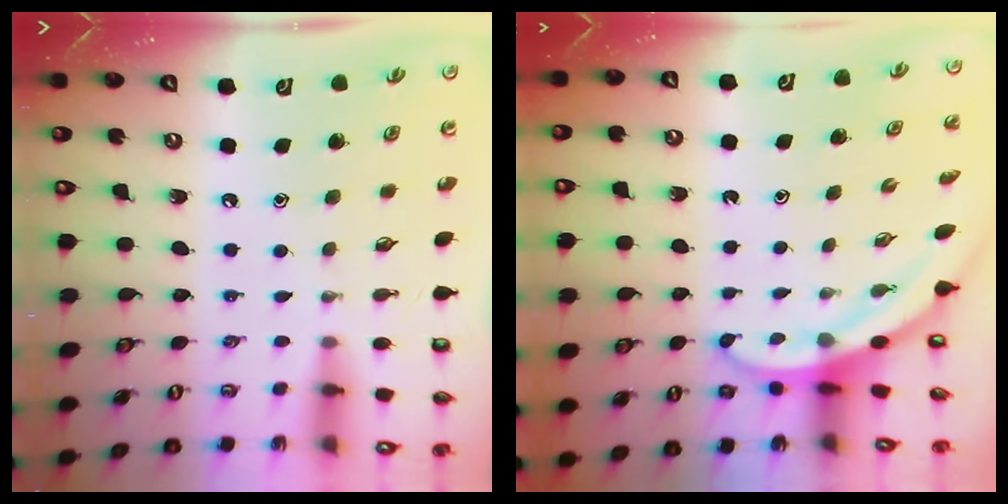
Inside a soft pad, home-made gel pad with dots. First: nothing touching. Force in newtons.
{"total": 3.1, "press": 3.1, "slide": 0.2}